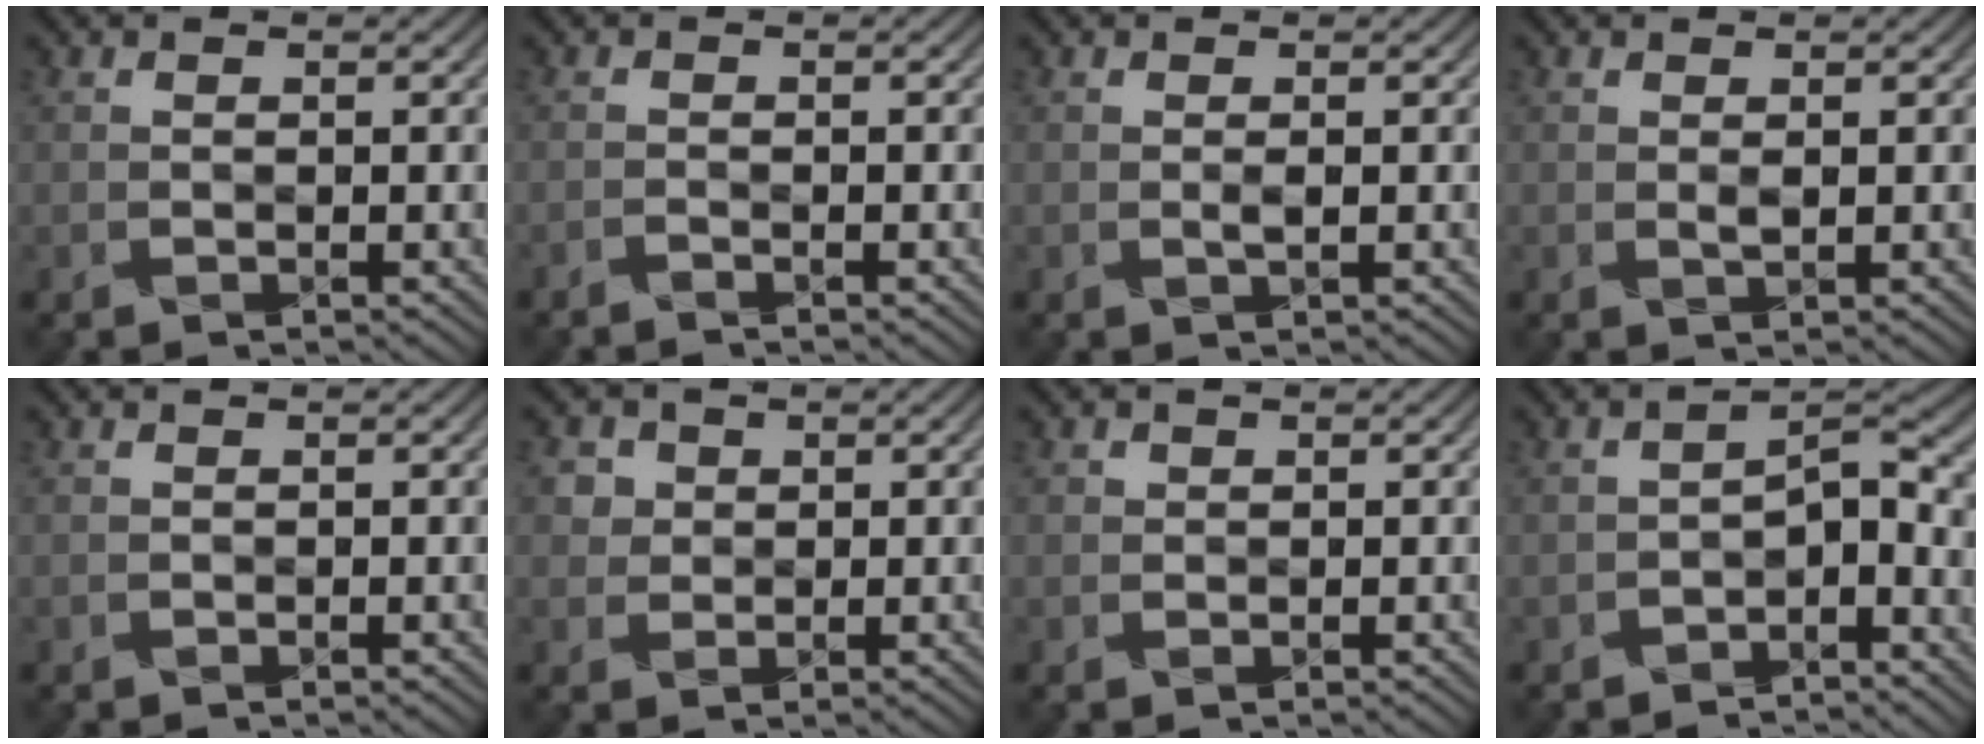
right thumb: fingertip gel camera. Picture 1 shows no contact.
{"total": 0.8, "force": [-0.8, 0.0, 0.3], "torque": [-0.001, 0.005, -0.021]}
{"total": 0.5, "force": [0.0, 0.0, 0.5], "torque": [-0.012, 0.001, 0.001]}
{"total": 0.7, "force": [0.4, 0.2, 0.5], "torque": [-0.011, 0.000, 0.008]}
{"total": 0.0}
{"total": 3.4, "force": [1.7, 2.9, 0.5], "torque": [-0.021, -0.004, 0.026]}
{"total": 0.9, "force": [0.4, 0.8, 0.1], "torque": [0.003, 0.002, 0.006]}
{"total": 3.0, "force": [-2.0, 1.0, 2.0], "torque": [-0.030, 0.013, -0.037]}